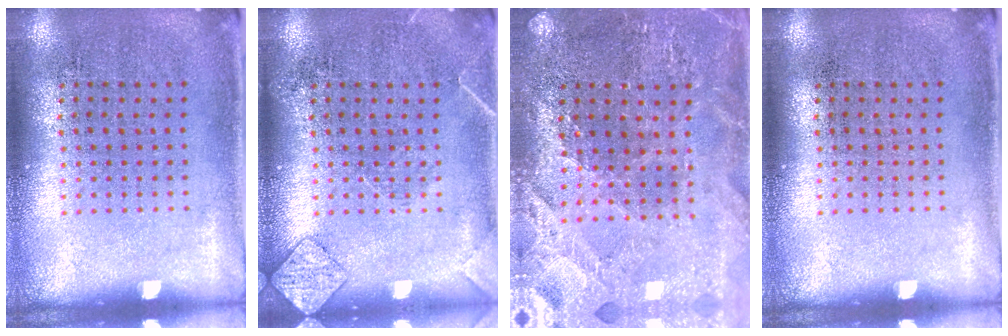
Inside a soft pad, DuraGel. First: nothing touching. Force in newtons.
{"total": 1.8, "press": 1.8, "slide": 0.1}
{"total": 2.6, "press": 2.6, "slide": 0.4}
{"total": 0.0}